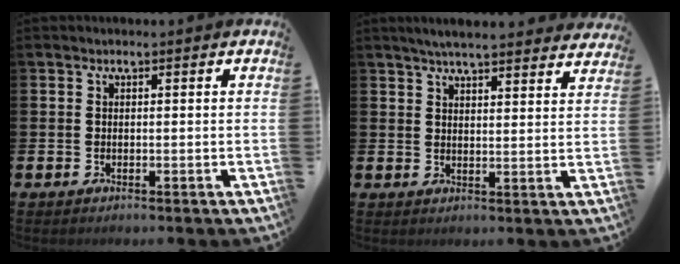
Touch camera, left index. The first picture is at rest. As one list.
[{"total": 5.1, "force": [4.9, 0.3, 1.4], "torque": [-0.036, -0.021, 0.088]}]